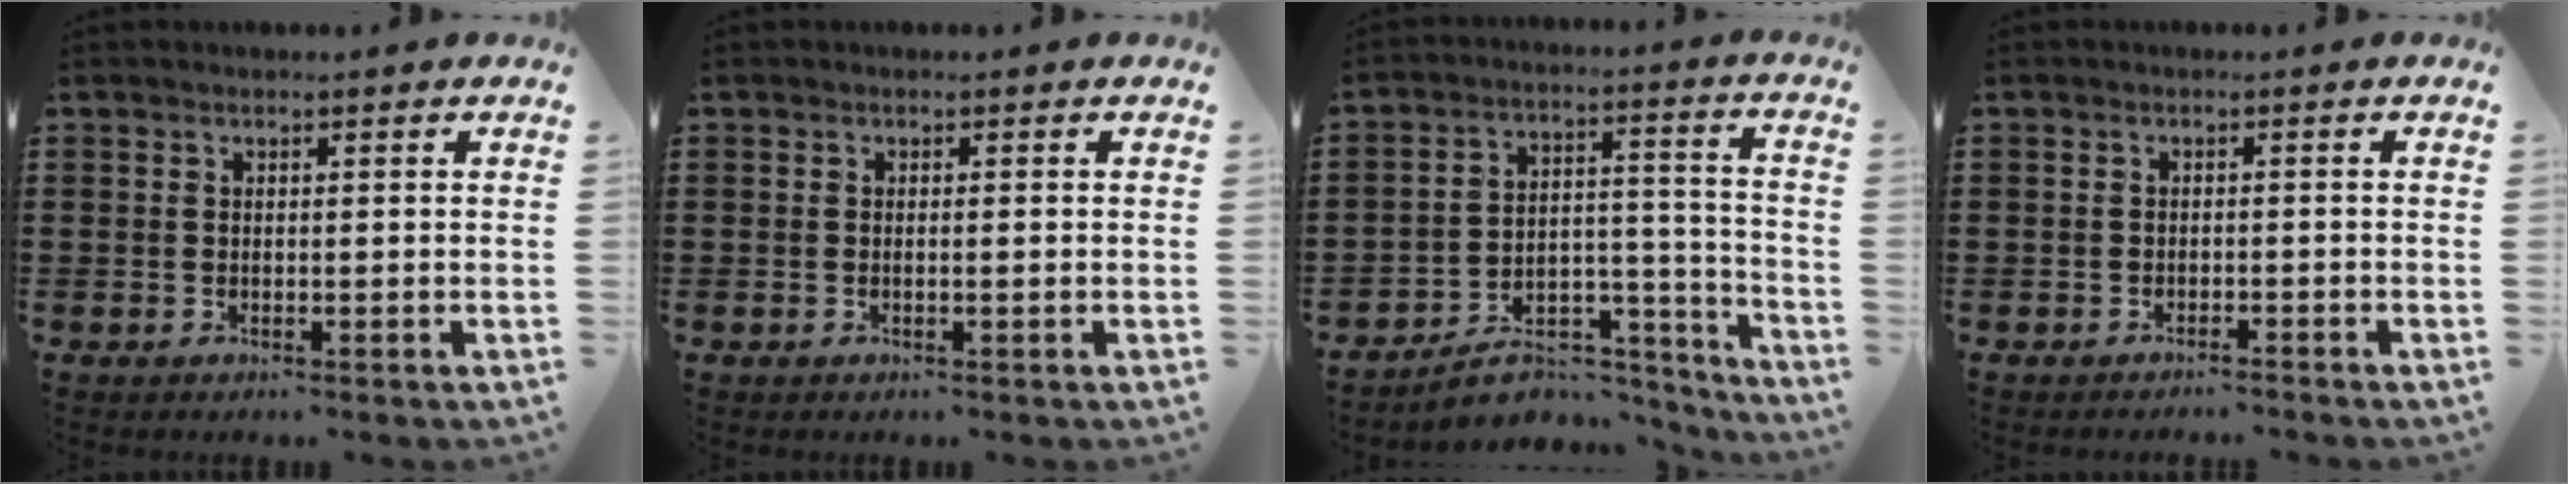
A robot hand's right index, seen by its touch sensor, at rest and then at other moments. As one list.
[{"total": 0.7, "force": [-0.2, -0.1, 0.7], "torque": [-0.013, -0.003, -0.005]}, {"total": 8.6, "force": [-7.2, 3.3, 3.3], "torque": [-0.049, 0.025, -0.131]}, {"total": 1.1, "force": [-1.1, 0.0, 0.1], "torque": [-0.006, 0.001, -0.024]}]